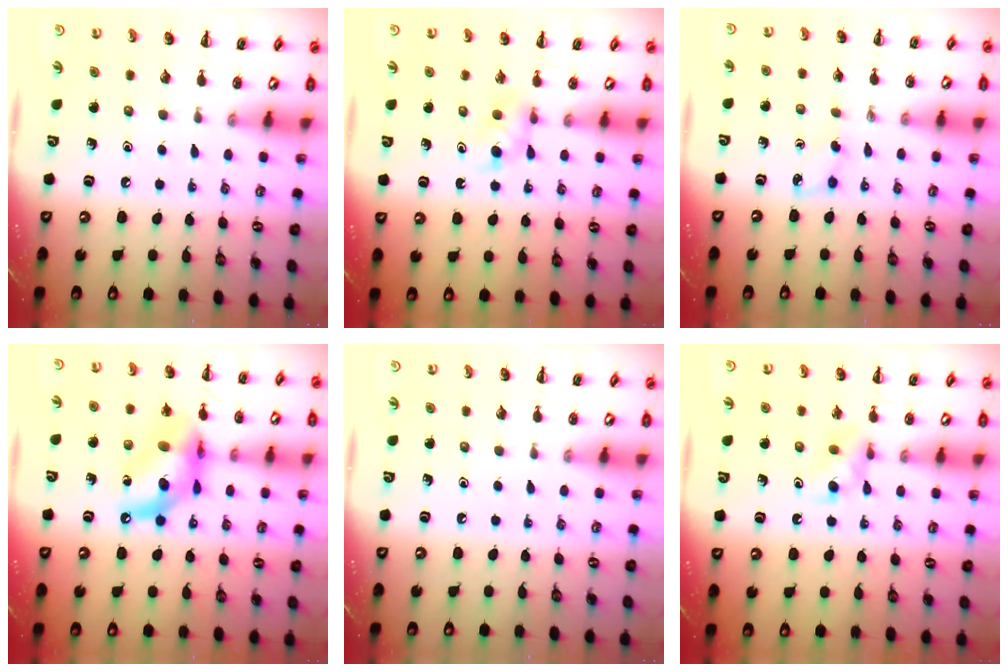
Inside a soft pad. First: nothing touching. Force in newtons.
{"total": 3.9, "press": 3.6, "slide": 1.3}
{"total": 3.2, "press": 3.0, "slide": 1.0}
{"total": 12.7, "press": 12.3, "slide": 3.2}
{"total": 0.0}
{"total": 5.4, "press": 5.0, "slide": 2.0}